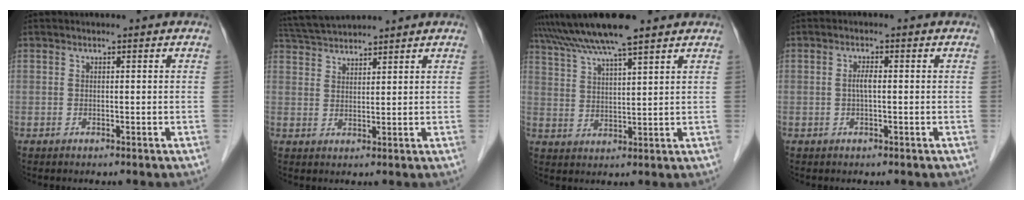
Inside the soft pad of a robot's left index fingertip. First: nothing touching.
{"total": 6.5, "force": [6.2, 0.2, 1.7], "torque": [-0.040, 0.033, 0.115]}
{"total": 10.5, "force": [8.6, -0.1, 5.9], "torque": [-0.110, 0.029, 0.143]}
{"total": 1.7, "force": [-0.5, 0.2, 1.6], "torque": [-0.034, -0.001, -0.009]}